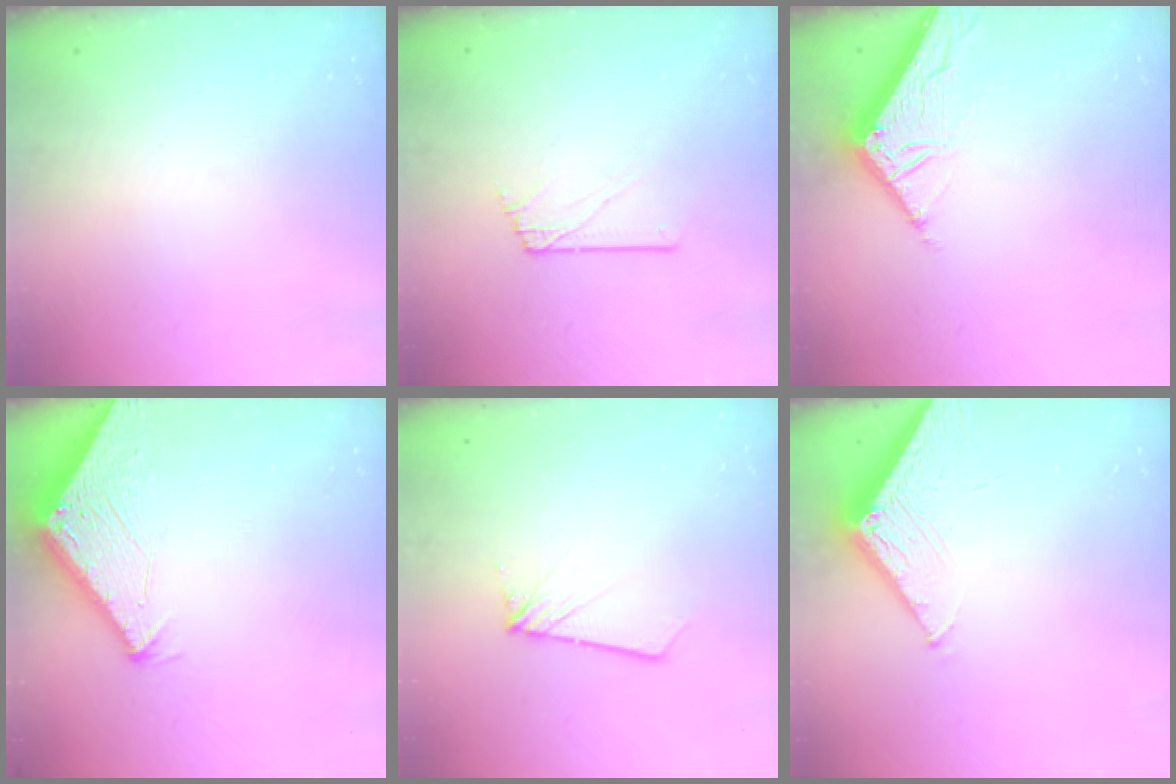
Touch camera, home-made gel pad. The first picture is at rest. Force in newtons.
{"total": 1.6, "press": 1.6, "slide": 0.2}
{"total": 7.0, "press": 6.9, "slide": 0.4}
{"total": 2.8, "press": 2.8, "slide": 0.2}
{"total": 1.9, "press": 1.9, "slide": 0.1}
{"total": 6.1, "press": 6.1, "slide": 0.5}